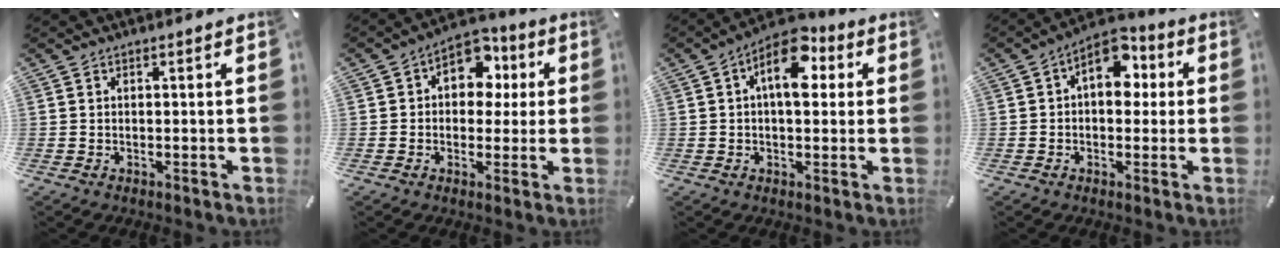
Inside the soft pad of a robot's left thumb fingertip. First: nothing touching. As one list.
[{"total": 9.0, "force": [2.4, 7.2, 4.9], "torque": [-0.069, -0.009, 0.042]}, {"total": 10.7, "force": [3.4, 5.8, 8.3], "torque": [-0.111, -0.010, 0.057]}, {"total": 9.1, "force": [2.8, 5.9, 6.3], "torque": [-0.077, -0.015, 0.045]}]